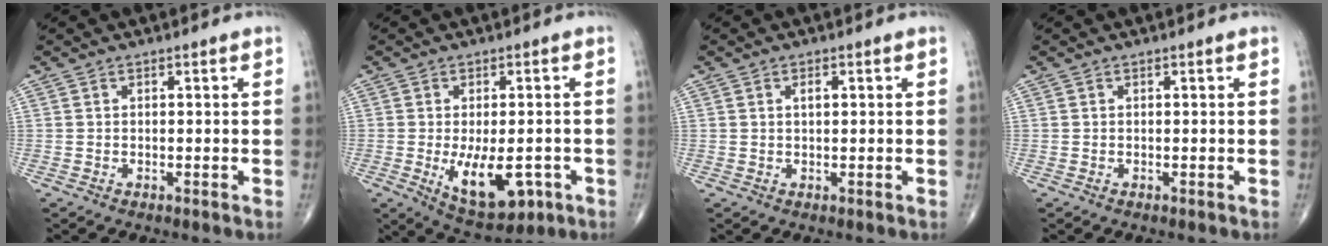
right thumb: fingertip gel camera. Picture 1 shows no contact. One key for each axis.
{"total": 10.9, "fx": -2.9, "fy": 5.3, "fz": 9.1, "tx": -0.126, "ty": -0.007, "tz": -0.029}
{"total": 1.4, "fx": 0.5, "fy": 0.7, "fz": 1.1, "tx": -0.020, "ty": 0.001, "tz": 0.008}
{"total": 0.0}